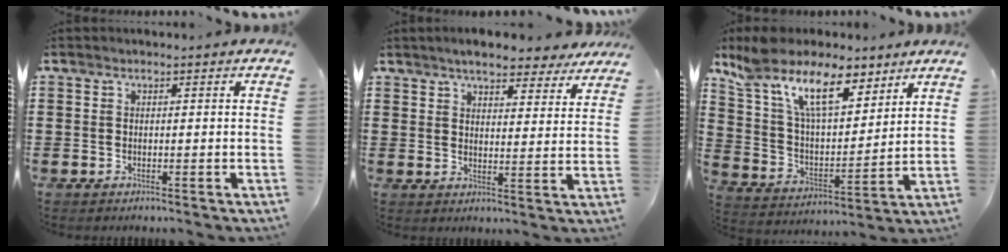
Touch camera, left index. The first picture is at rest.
{"total": 5.6, "force": [5.2, 0.9, 2.0], "torque": [-0.049, -0.018, 0.093]}
{"total": 12.7, "force": [8.8, 4.8, 7.9], "torque": [-0.179, -0.023, 0.161]}